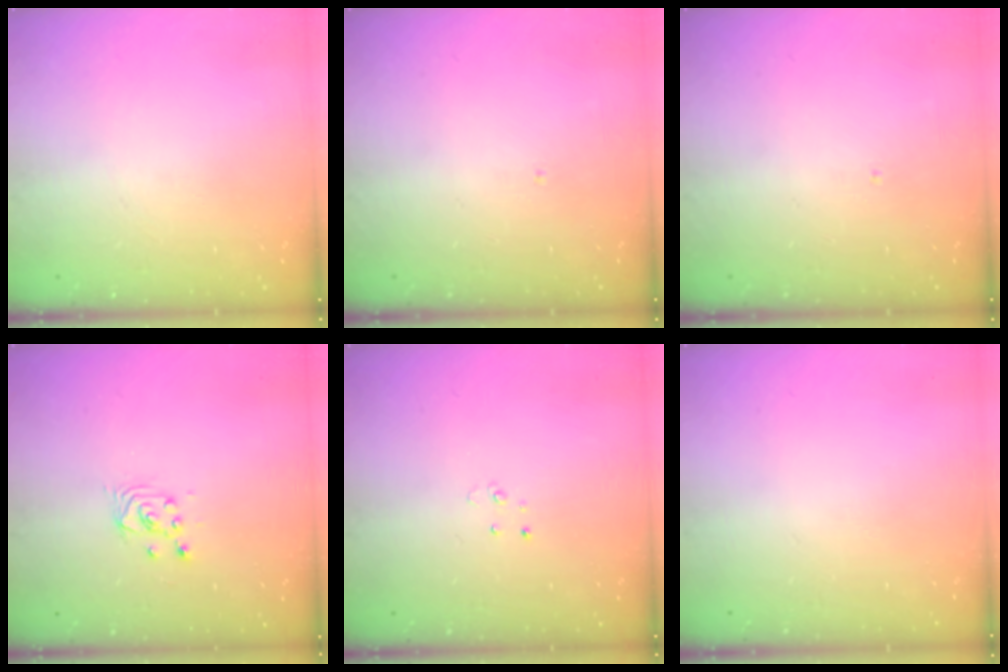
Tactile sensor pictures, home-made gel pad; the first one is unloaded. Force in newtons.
{"total": 0.0}
{"total": 0.0}
{"total": 2.2, "press": 2.2, "slide": 0.3}
{"total": 2.5, "press": 2.5, "slide": 0.2}
{"total": 0.0}